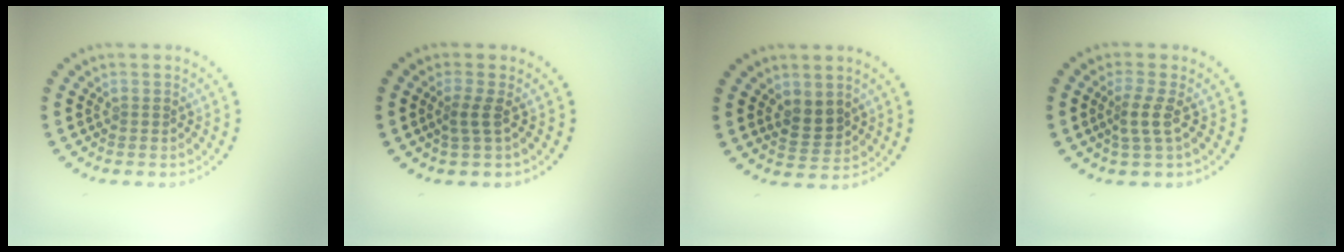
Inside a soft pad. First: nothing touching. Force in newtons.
{"total": 1.6, "press": 1.0, "slide": 1.2}
{"total": 2.2, "press": 2.1, "slide": 0.7}
{"total": 2.1, "press": 1.5, "slide": 1.5}